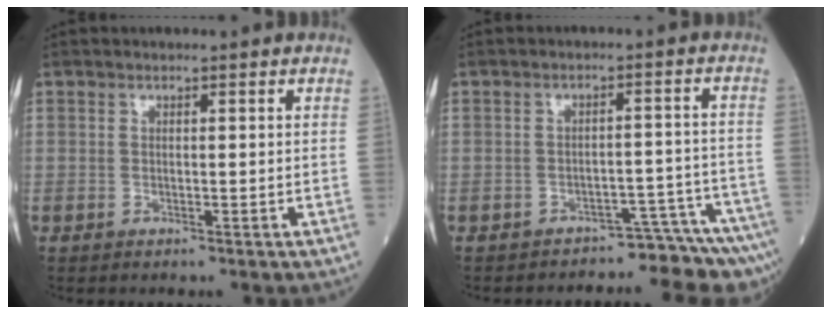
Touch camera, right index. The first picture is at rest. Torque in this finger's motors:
{"motor_torque": [0.36, -0.73, 0.26, 0.02]}